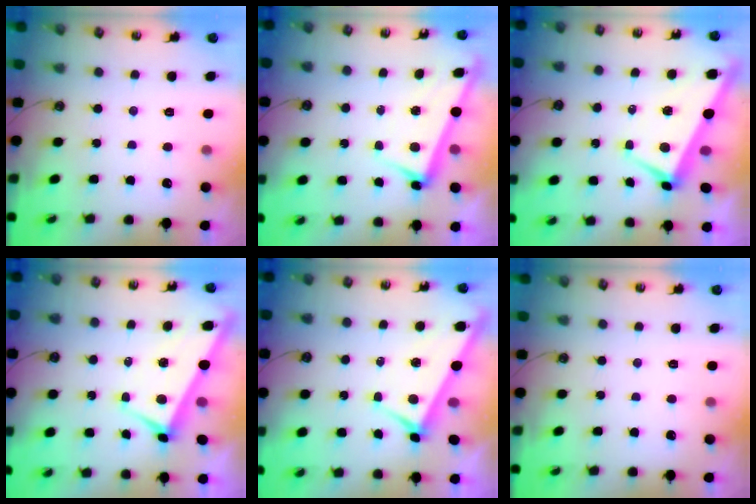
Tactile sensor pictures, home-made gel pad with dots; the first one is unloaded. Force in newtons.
{"total": 2.6, "press": 2.6, "slide": 0.6}
{"total": 1.7, "press": 1.4, "slide": 0.9}
{"total": 2.9, "press": 2.8, "slide": 0.9}
{"total": 3.6, "press": 3.6, "slide": 0.6}
{"total": 0.0}